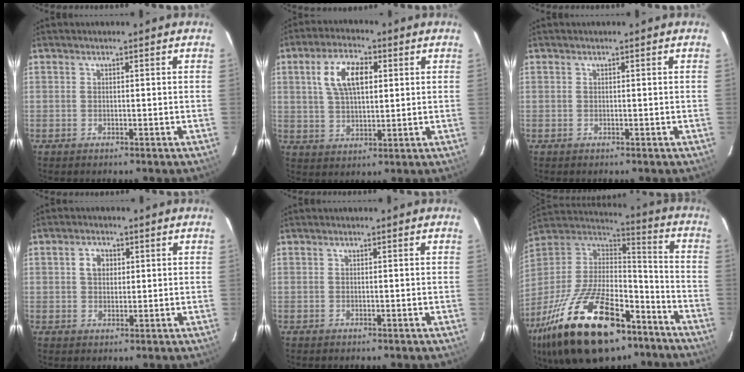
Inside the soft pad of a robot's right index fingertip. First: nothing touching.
{"total": 9.4, "force": [2.8, 4.6, 7.7], "torque": [-0.147, 0.018, 0.054]}
{"total": 0.0}
{"total": 3.5, "force": [1.0, 2.7, 2.0], "torque": [-0.033, 0.010, 0.018]}
{"total": 0.0}
{"total": 32.5, "force": [-20.0, 14.3, 21.3], "torque": [-0.417, -0.021, -0.314]}